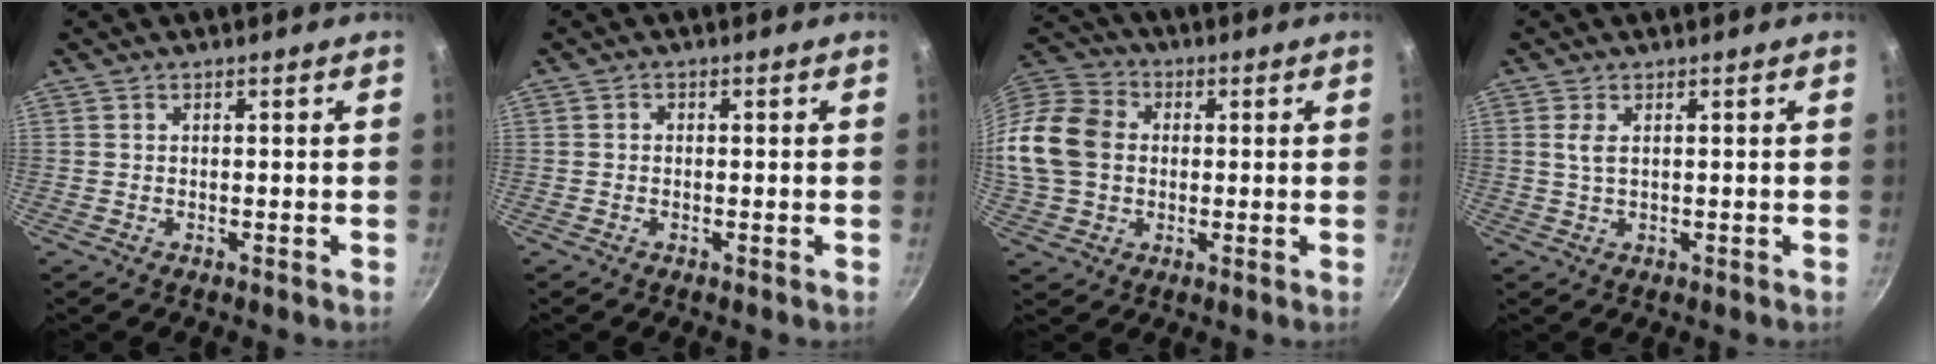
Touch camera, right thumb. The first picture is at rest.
{"total": 0.7, "force": [-0.2, 0.6, 0.3], "torque": [-0.005, 0.003, -0.004]}
{"total": 15.5, "force": [0.6, 12.4, 9.2], "torque": [-0.169, 0.024, -0.002]}
{"total": 2.1, "force": [0.6, 0.9, 1.8], "torque": [-0.037, -0.004, 0.012]}